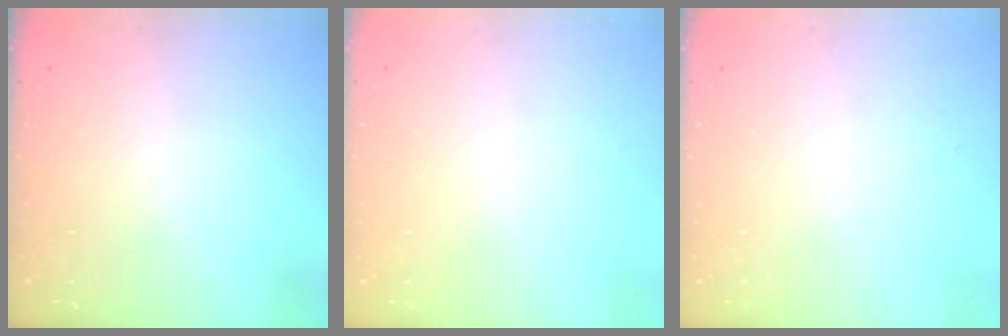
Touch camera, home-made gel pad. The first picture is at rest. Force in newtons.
{"total": 0.0}
{"total": 0.0}